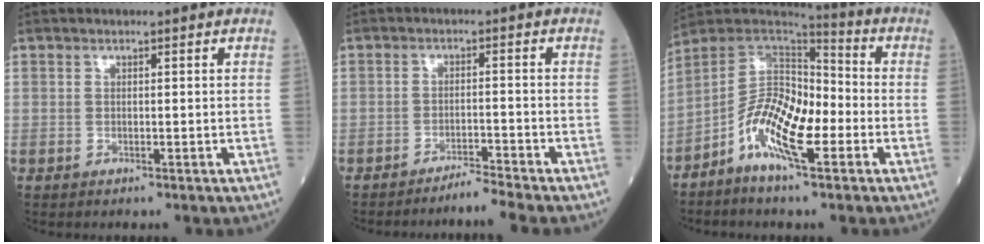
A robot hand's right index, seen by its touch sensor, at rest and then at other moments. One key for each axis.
{"total": 4.0, "fx": -3.5, "fy": -1.9, "fz": 0.5, "tx": -0.010, "ty": -0.014, "tz": -0.059}
{"total": 11.9, "fx": -4.4, "fy": 3.6, "fz": 10.4, "tx": -0.196, "ty": 0.012, "tz": -0.087}